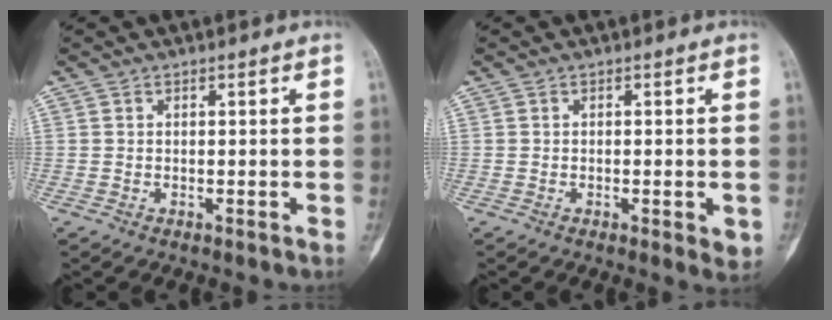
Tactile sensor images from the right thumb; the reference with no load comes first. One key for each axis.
{"total": 3.3, "fx": -0.9, "fy": 1.2, "fz": 2.9, "tx": -0.027, "ty": -0.005, "tz": -0.010}